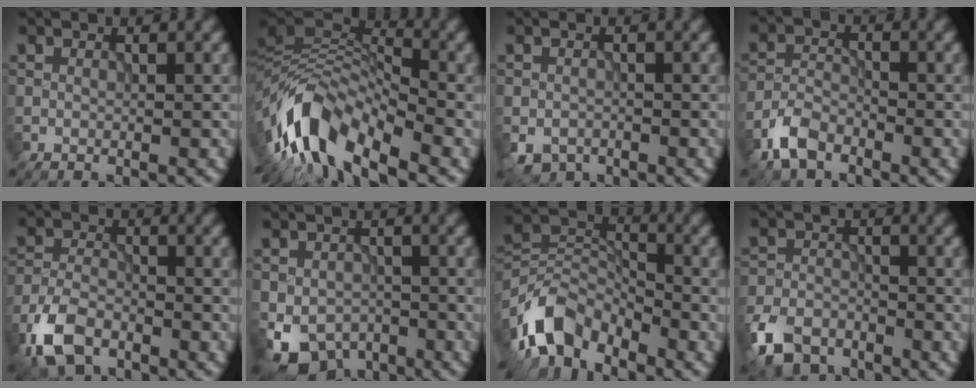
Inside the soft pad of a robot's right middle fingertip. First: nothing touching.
{"total": 9.9, "force": [-5.8, 3.8, 7.0], "torque": [-0.117, 0.013, -0.125]}
{"total": 2.5, "force": [-1.5, 1.7, 1.0], "torque": [-0.017, -0.008, -0.031]}
{"total": 3.4, "force": [-2.5, 1.7, 1.6], "torque": [-0.033, 0.002, -0.059]}
{"total": 5.7, "force": [-3.6, 2.9, 3.2], "torque": [-0.070, -0.003, -0.081]}
{"total": 6.2, "force": [-2.9, 4.5, 3.1], "torque": [-0.053, -0.020, -0.044]}
{"total": 7.5, "force": [-5.2, 3.8, 3.9], "torque": [-0.068, -0.001, -0.115]}
{"total": 6.0, "force": [-4.1, 3.5, 2.6], "torque": [-0.058, -0.006, -0.086]}